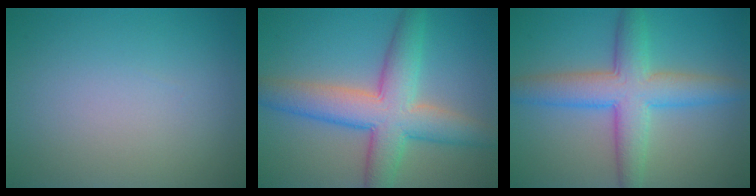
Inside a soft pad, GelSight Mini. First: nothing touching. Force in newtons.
{"total": 7.9, "press": 7.8, "slide": 0.2}
{"total": 6.6, "press": 6.6, "slide": 0.1}